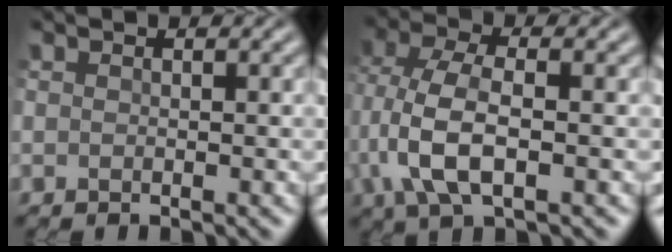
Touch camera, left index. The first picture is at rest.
{"total": 6.8, "force": [-1.1, 3.2, 5.9], "torque": [-0.134, 0.009, -0.026]}